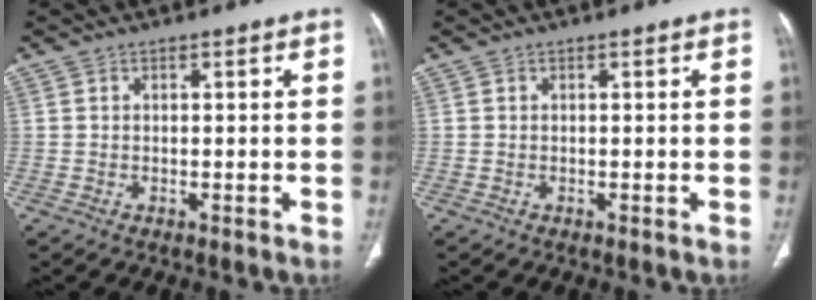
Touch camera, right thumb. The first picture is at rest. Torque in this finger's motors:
{"motor_torque": [-0.06, 0.06, -0.02, 0.02, 0.02]}